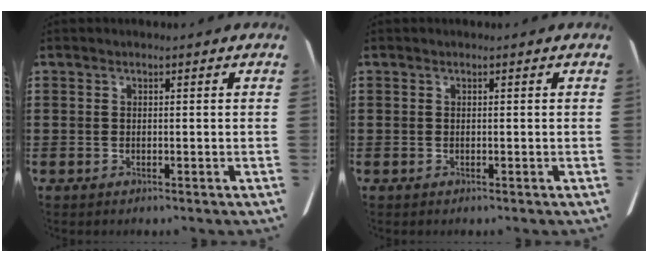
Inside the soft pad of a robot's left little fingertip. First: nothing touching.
{"total": 0.0}